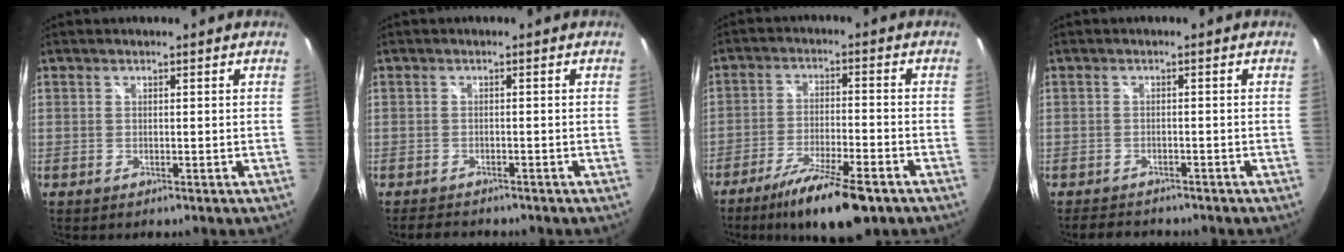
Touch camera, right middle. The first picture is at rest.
{"total": 3.9, "force": [-3.5, 1.2, 1.1], "torque": [-0.030, -0.008, -0.054]}
{"total": 13.1, "force": [-9.3, 2.7, 8.7], "torque": [-0.173, -0.026, -0.157]}
{"total": 4.7, "force": [-4.2, 1.8, 1.1], "torque": [-0.032, -0.001, -0.063]}